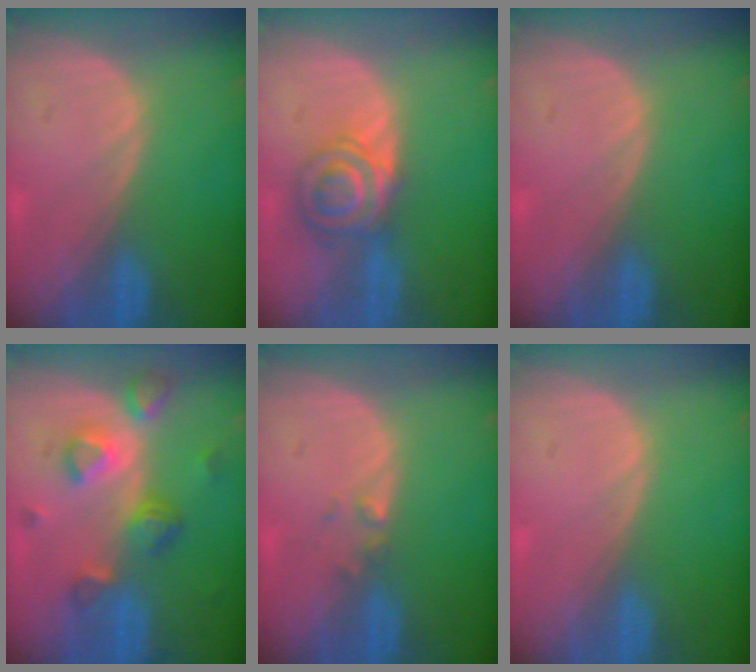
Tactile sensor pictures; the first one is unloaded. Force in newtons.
{"total": 6.7, "press": 5.9, "slide": 3.2}
{"total": 0.0}
{"total": 7.9, "press": 7.0, "slide": 3.7}
{"total": 1.3, "press": 1.0, "slide": 0.8}
{"total": 0.0}